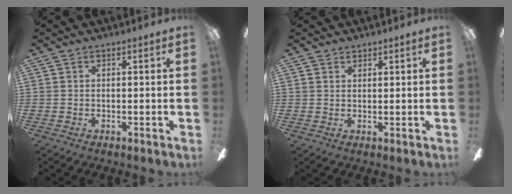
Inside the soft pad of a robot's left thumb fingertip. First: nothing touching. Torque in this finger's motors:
{"motor_torque": [0.10, 0.02, -0.01, -0.09, 0.03]}